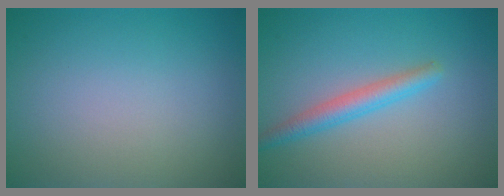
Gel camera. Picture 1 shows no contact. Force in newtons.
{"total": 2.5, "press": 2.5, "slide": 0.2}